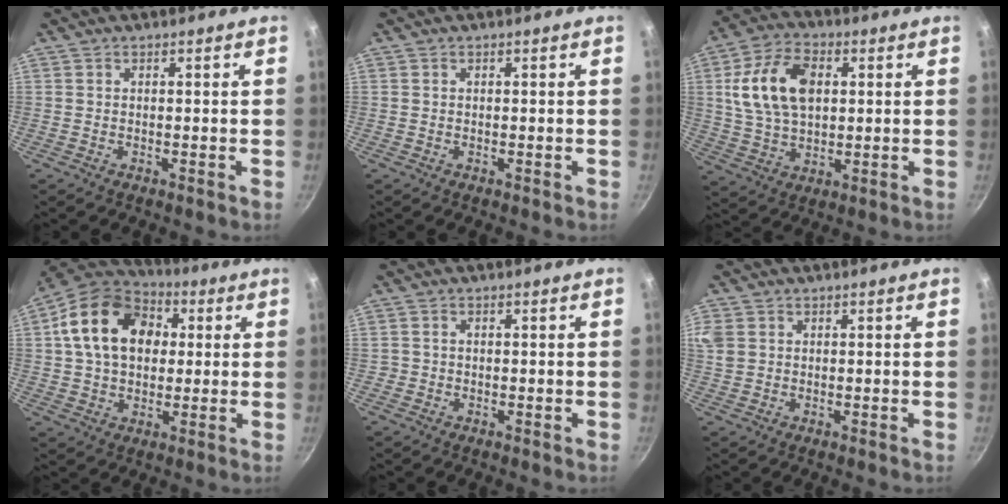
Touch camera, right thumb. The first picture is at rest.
{"total": 0.0}
{"total": 14.5, "force": [3.0, 9.3, 10.8], "torque": [-0.184, 0.005, 0.051]}
{"total": 18.3, "force": [3.9, 13.2, 12.0], "torque": [-0.186, 0.023, 0.053]}
{"total": 0.9, "force": [-0.1, 0.8, 0.2], "torque": [-0.001, 0.002, -0.004]}
{"total": 5.0, "force": [1.5, 4.0, 2.5], "torque": [-0.050, 0.006, 0.033]}